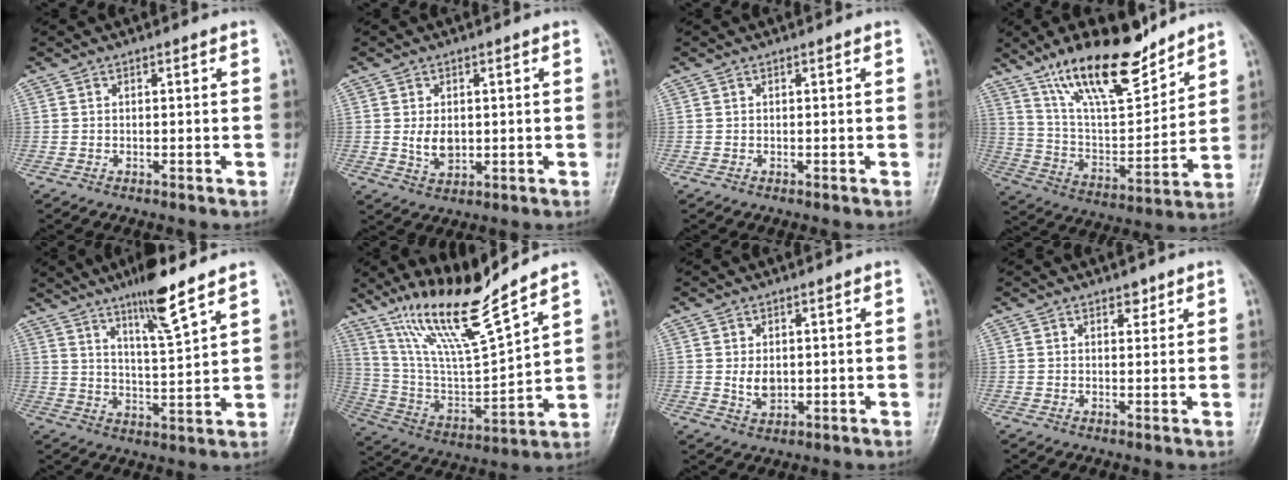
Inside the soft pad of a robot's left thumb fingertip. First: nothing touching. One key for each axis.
{"total": 4.4, "fx": 0.3, "fy": 2.9, "fz": 3.3, "tx": -0.048, "ty": -0.009, "tz": 0.014}
{"total": 0.0}
{"total": 19.9, "fx": 14.3, "fy": 6.6, "fz": 12.1, "tx": -0.169, "ty": -0.075, "tz": 0.257}
{"total": 10.5, "fx": 7.3, "fy": 0.9, "fz": 7.5, "tx": -0.125, "ty": -0.048, "tz": 0.128}
{"total": 16.9, "fx": 13.2, "fy": 0.9, "fz": 10.5, "tx": -0.181, "ty": -0.073, "tz": 0.260}
{"total": 3.8, "fx": 0.4, "fy": 2.5, "fz": 2.8, "tx": -0.040, "ty": -0.009, "tz": 0.014}
{"total": 2.0, "fx": 1.4, "fy": 1.0, "fz": 1.0, "tx": -0.003, "ty": -0.007, "tz": 0.018}